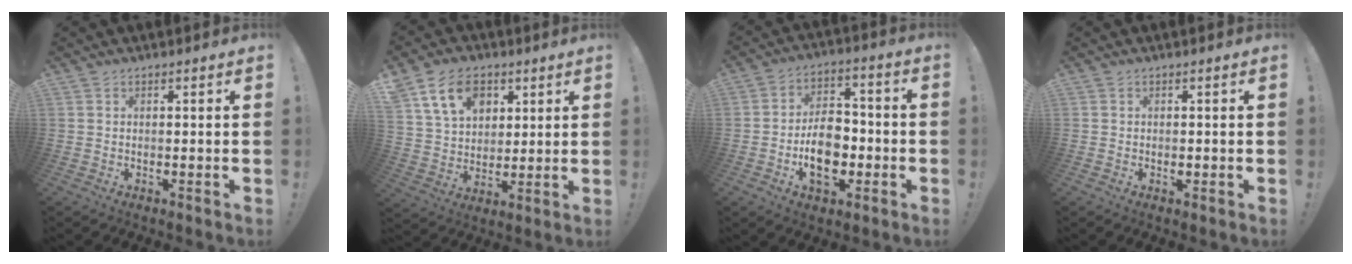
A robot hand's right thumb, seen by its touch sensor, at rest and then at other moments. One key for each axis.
{"total": 14.9, "fx": 7.1, "fy": 10.8, "fz": 7.4, "tx": -0.113, "ty": -0.022, "tz": 0.138}
{"total": 13.5, "fx": -3.5, "fy": 8.9, "fz": 9.5, "tx": -0.150, "ty": 0.015, "tz": -0.063}
{"total": 0.8, "fx": -0.2, "fy": 0.7, "fz": 0.2, "tx": 0.006, "ty": -0.001, "tz": -0.006}